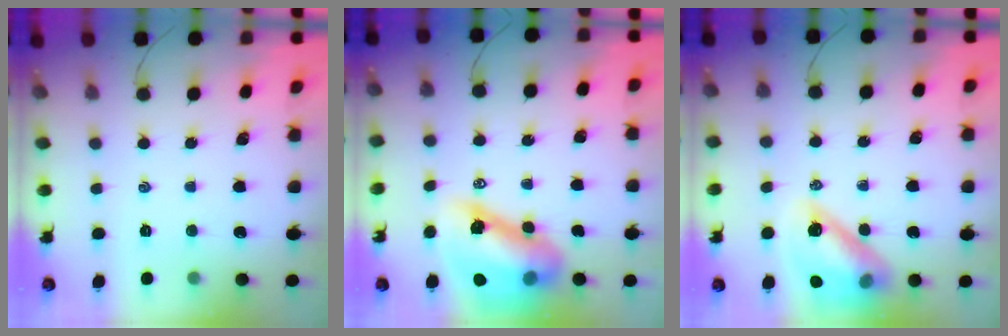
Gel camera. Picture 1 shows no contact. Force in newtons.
{"total": 16.6, "press": 16.0, "slide": 4.6}
{"total": 15.5, "press": 14.8, "slide": 4.5}